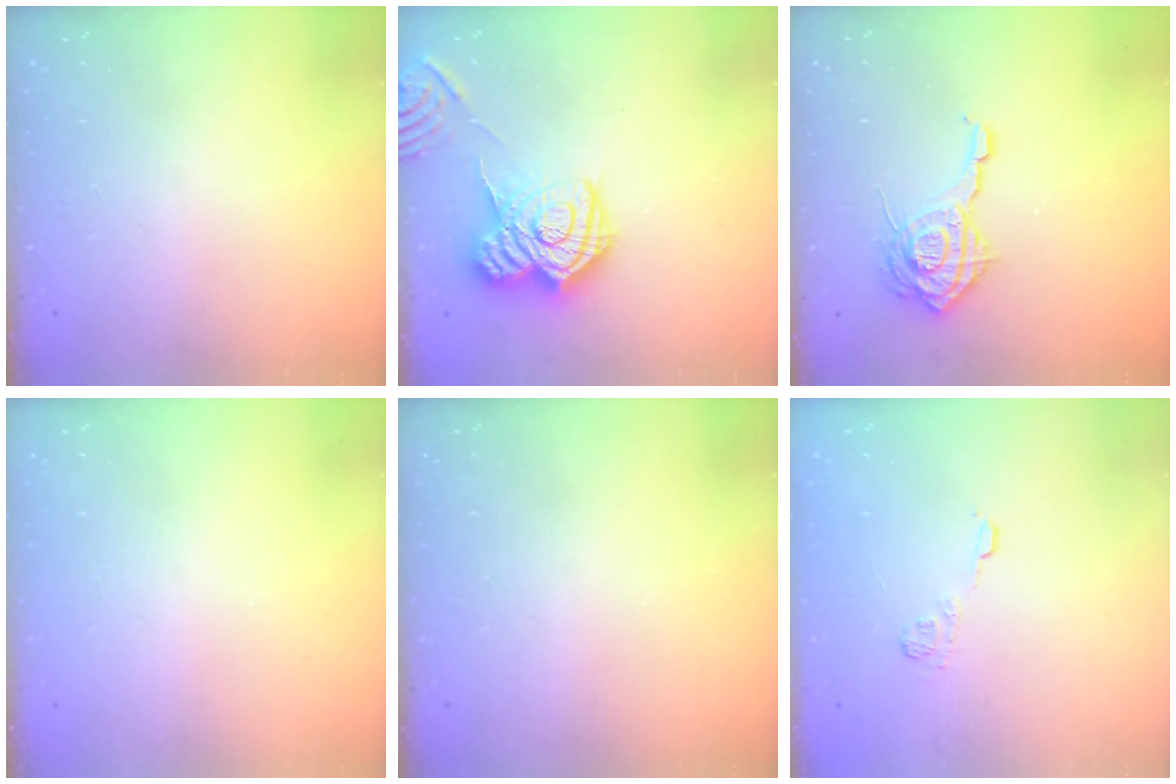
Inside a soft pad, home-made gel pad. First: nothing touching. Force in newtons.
{"total": 16.6, "press": 16.6, "slide": 1.1}
{"total": 13.5, "press": 13.4, "slide": 1.6}
{"total": 0.0}
{"total": 0.0}
{"total": 4.6, "press": 4.4, "slide": 1.3}